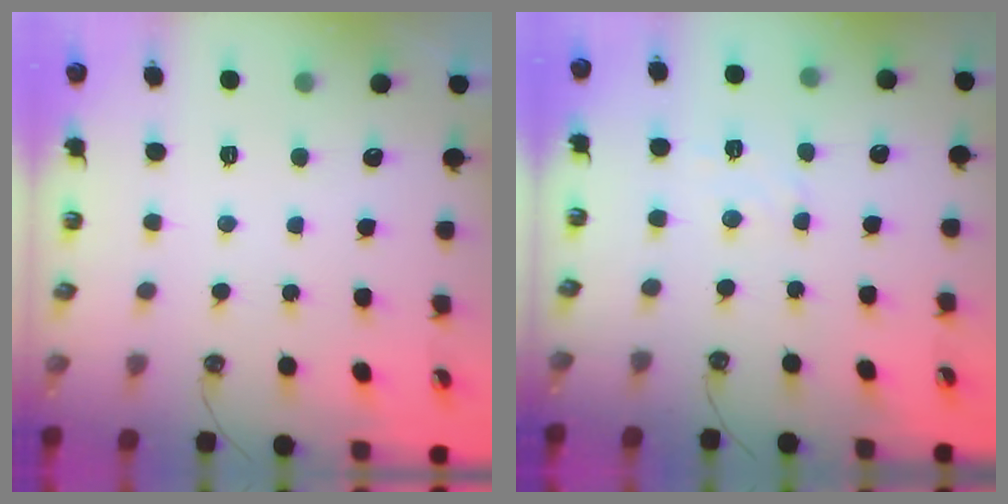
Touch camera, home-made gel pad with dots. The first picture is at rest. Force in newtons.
{"total": 4.4, "press": 4.3, "slide": 0.6}